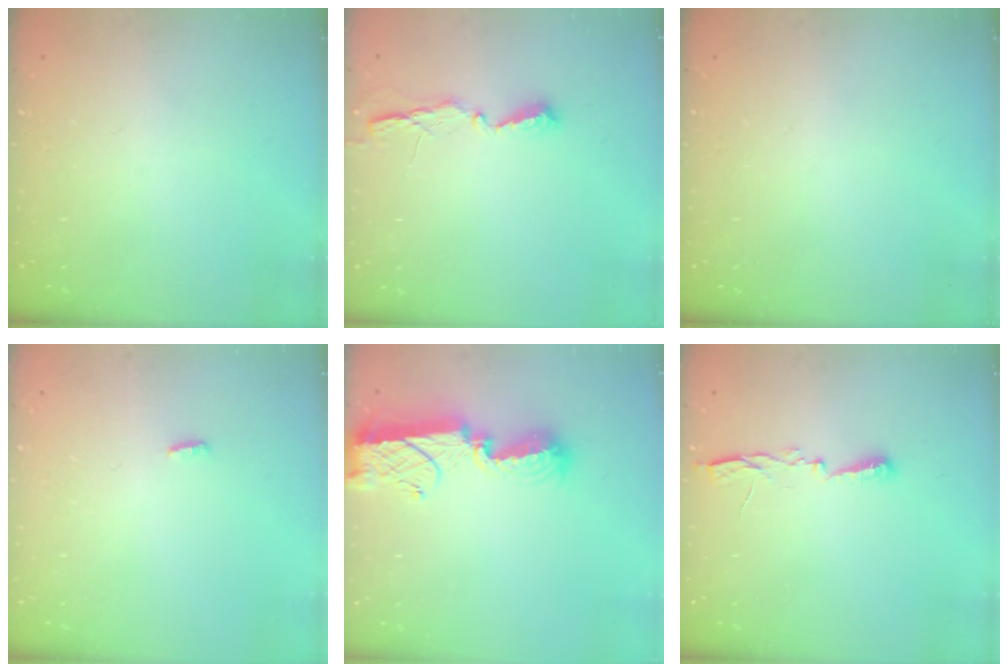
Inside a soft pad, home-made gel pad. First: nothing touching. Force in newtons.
{"total": 4.5, "press": 4.5, "slide": 0.4}
{"total": 0.0}
{"total": 3.0, "press": 2.9, "slide": 0.8}
{"total": 12.3, "press": 12.3, "slide": 0.8}
{"total": 5.2, "press": 5.1, "slide": 0.8}